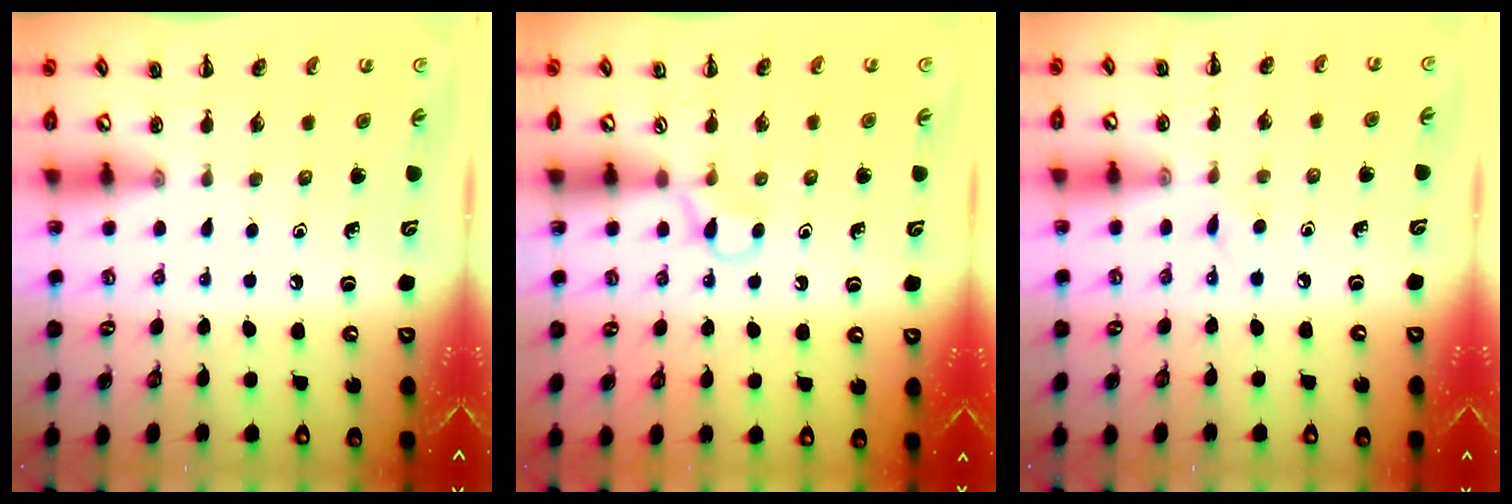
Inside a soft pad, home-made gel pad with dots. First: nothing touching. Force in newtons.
{"total": 2.8, "press": 2.6, "slide": 1.0}
{"total": 2.9, "press": 2.8, "slide": 1.0}